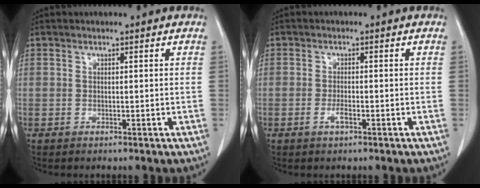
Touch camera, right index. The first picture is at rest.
{"total": 1.7, "force": [-0.8, 0.3, 1.5], "torque": [-0.030, -0.001, -0.014]}